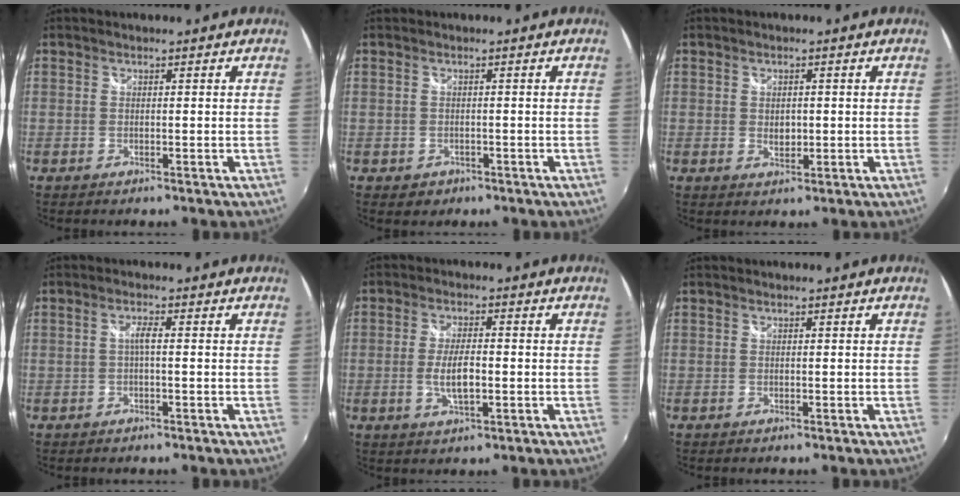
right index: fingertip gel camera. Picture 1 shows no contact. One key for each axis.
{"total": 2.3, "fx": -0.8, "fy": 2.1, "fz": 0.6, "tx": -0.014, "ty": -0.004, "tz": -0.011}
{"total": 2.6, "fx": -0.1, "fy": 1.9, "fz": 1.7, "tx": -0.024, "ty": -0.002, "tz": 0.000}
{"total": 1.9, "fx": -0.2, "fy": 0.1, "fz": 1.9, "tx": -0.035, "ty": 0.004, "tz": -0.006}
{"total": 5.7, "fx": -1.2, "fy": 2.0, "fz": 5.3, "tx": -0.105, "ty": -0.005, "tz": -0.020}
{"total": 0.0}